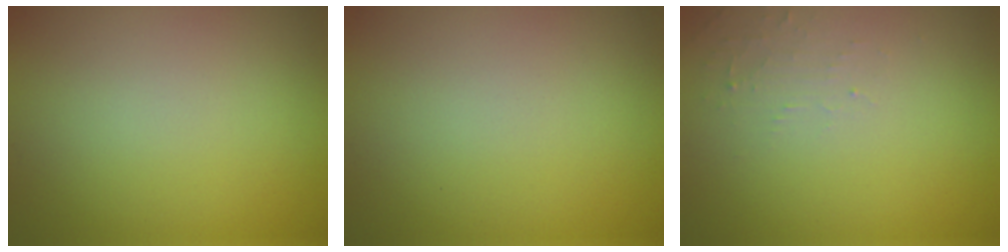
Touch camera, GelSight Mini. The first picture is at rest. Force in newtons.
{"total": 0.0}
{"total": 1.2, "press": 1.2, "slide": 0.3}